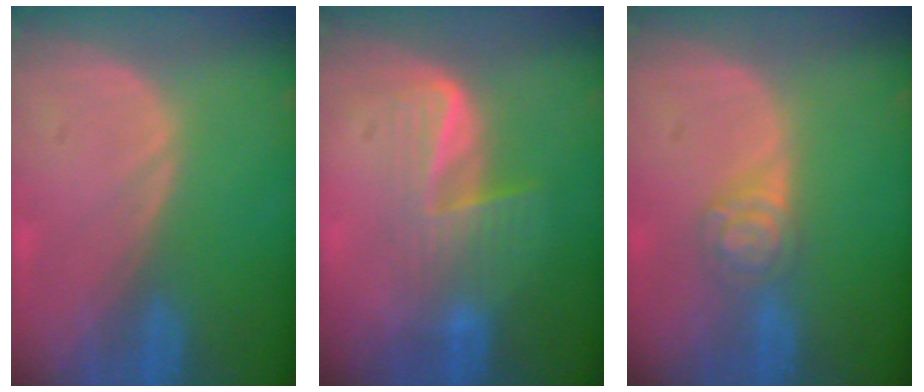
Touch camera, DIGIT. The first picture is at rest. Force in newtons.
{"total": 6.8, "press": 5.7, "slide": 3.8}
{"total": 4.3, "press": 3.9, "slide": 1.8}